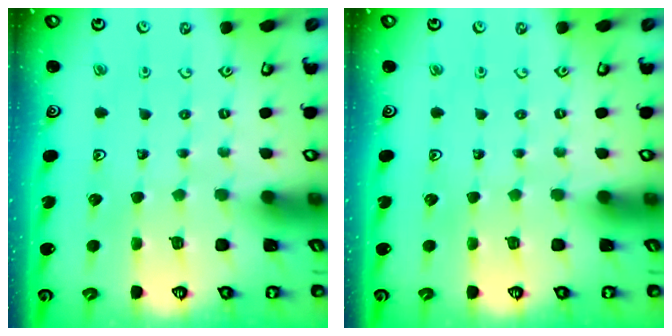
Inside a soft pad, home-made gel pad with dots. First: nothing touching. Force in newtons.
{"total": 0.0}